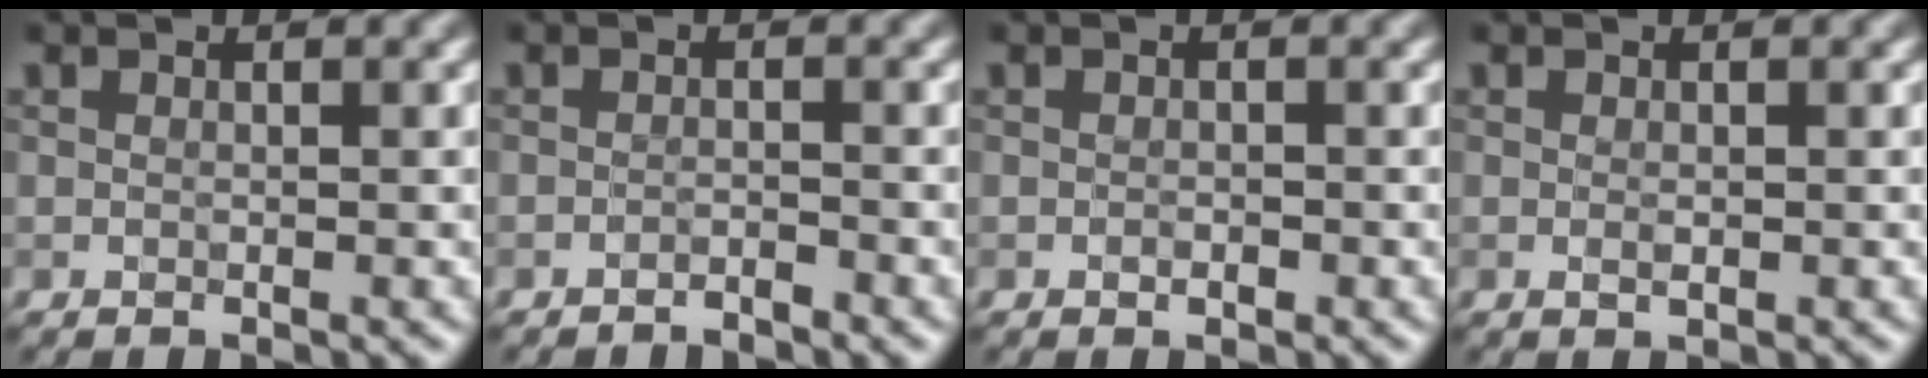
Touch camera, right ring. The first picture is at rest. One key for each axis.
{"total": 1.1, "fx": -1.0, "fy": 0.1, "fz": 0.3, "tx": -0.002, "ty": 0.003, "tz": -0.020}
{"total": 0.6, "fx": -0.3, "fy": 0.4, "fz": 0.4, "tx": -0.007, "ty": 0.000, "tz": -0.005}
{"total": 0.6, "fx": 0.0, "fy": 0.3, "fz": 0.5, "tx": -0.012, "ty": -0.002, "tz": 0.000}